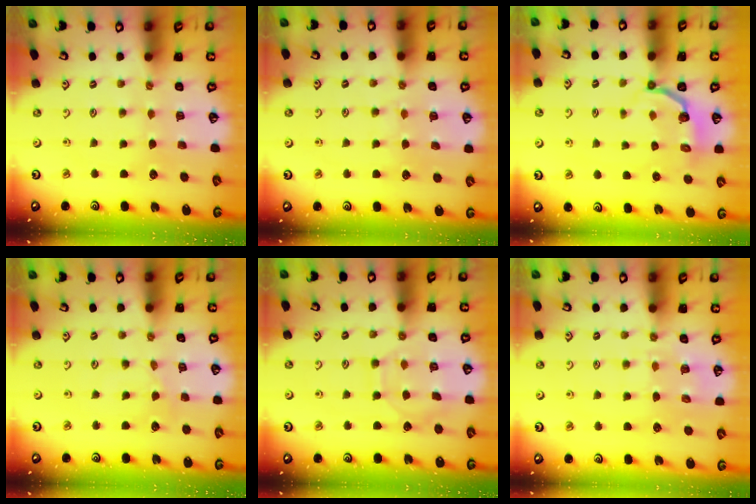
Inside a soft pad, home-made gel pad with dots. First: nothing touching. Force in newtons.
{"total": 5.6, "press": 5.6, "slide": 0.7}
{"total": 3.6, "press": 2.6, "slide": 2.5}
{"total": 1.8, "press": 1.7, "slide": 0.4}
{"total": 8.4, "press": 8.3, "slide": 1.0}
{"total": 5.4, "press": 5.4, "slide": 0.8}